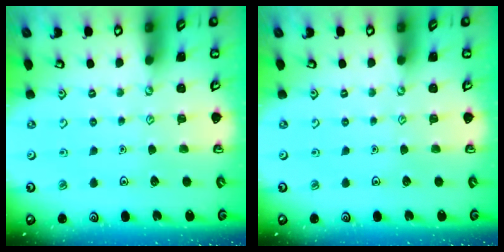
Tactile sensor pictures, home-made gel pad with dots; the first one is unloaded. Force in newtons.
{"total": 0.0}